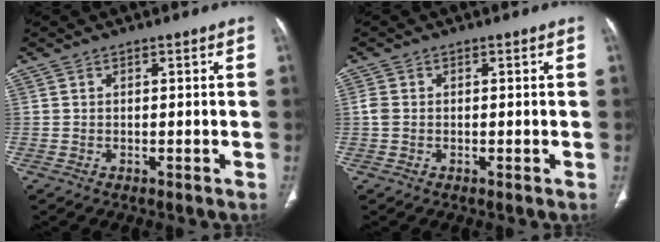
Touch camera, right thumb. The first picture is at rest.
{"total": 1.4, "force": [-0.1, 1.1, 0.9], "torque": [-0.023, -0.002, -0.006]}